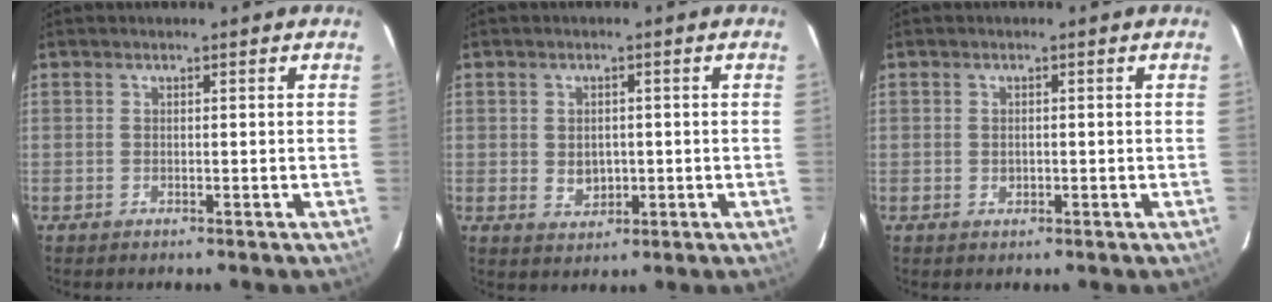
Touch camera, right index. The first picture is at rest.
{"total": 4.0, "force": [-0.5, 3.3, 2.3], "torque": [-0.040, -0.001, -0.002]}
{"total": 1.2, "force": [-0.3, 1.0, 0.7], "torque": [-0.011, 0.001, -0.005]}